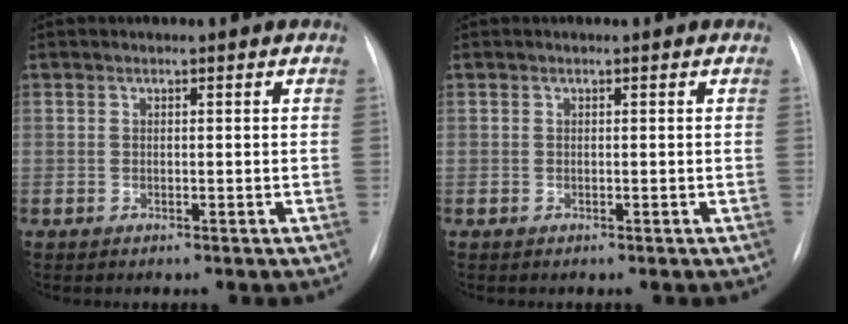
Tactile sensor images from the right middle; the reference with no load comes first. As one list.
[{"total": 0.0}]